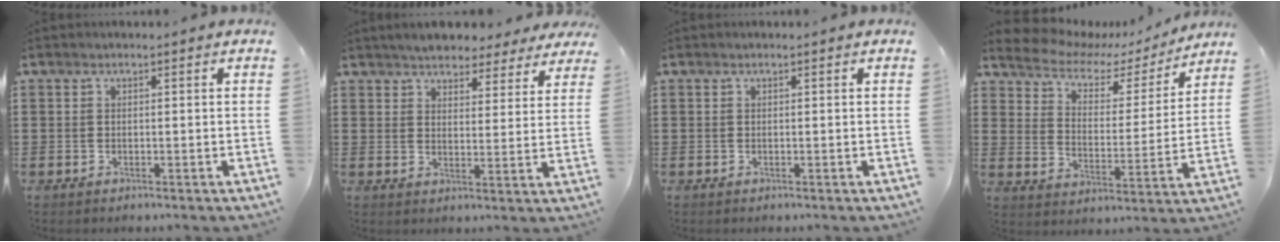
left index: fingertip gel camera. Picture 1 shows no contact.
{"total": 4.3, "force": [4.2, 0.8, 0.5], "torque": [-0.028, -0.012, 0.076]}
{"total": 0.0}
{"total": 5.4, "force": [4.7, 2.2, 1.6], "torque": [-0.061, -0.030, 0.076]}